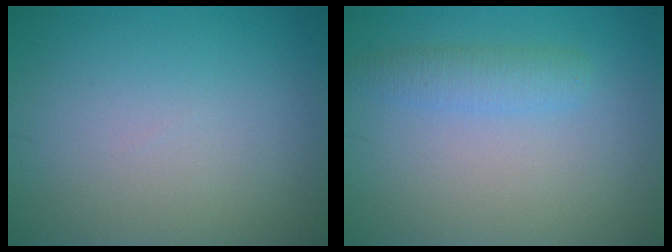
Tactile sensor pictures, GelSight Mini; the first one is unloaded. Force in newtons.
{"total": 2.2, "press": 2.2, "slide": 0.1}